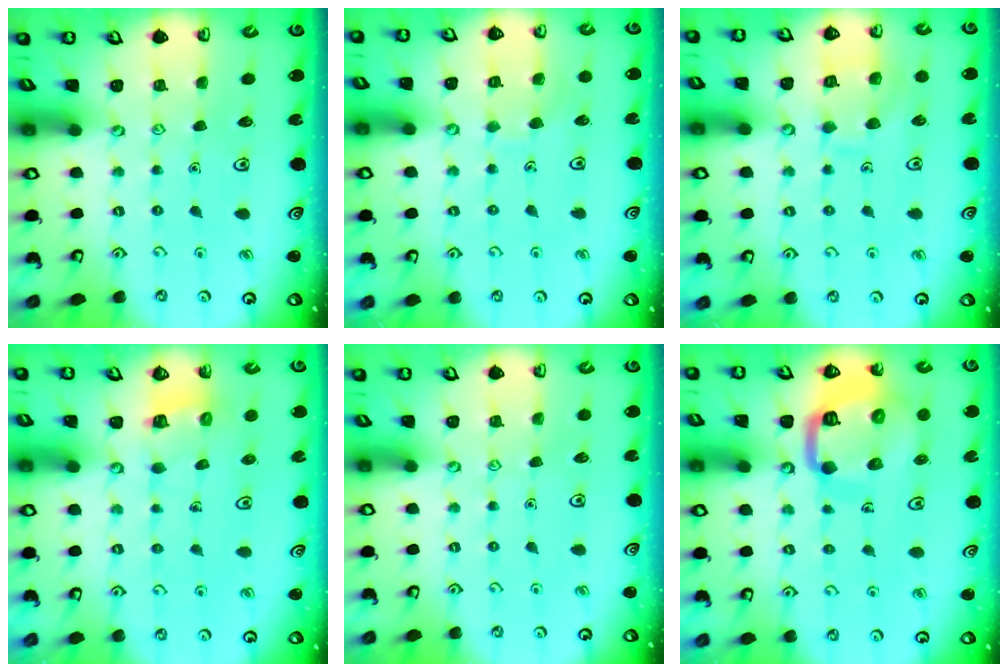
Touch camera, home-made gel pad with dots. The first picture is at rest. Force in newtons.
{"total": 5.3, "press": 5.2, "slide": 0.2}
{"total": 9.7, "press": 9.7, "slide": 0.9}
{"total": 3.7, "press": 3.7, "slide": 0.1}
{"total": 0.0}
{"total": 14.0, "press": 13.9, "slide": 1.5}